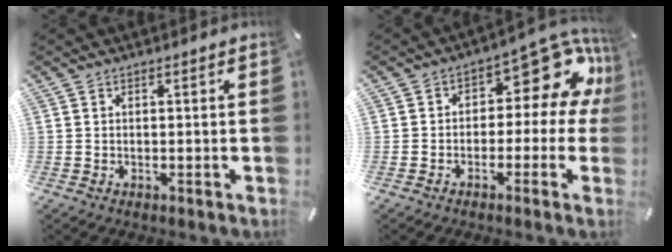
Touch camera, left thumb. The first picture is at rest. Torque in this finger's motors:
{"motor_torque": [0.35, 0.28, 0.37, 0.37, 0.05]}